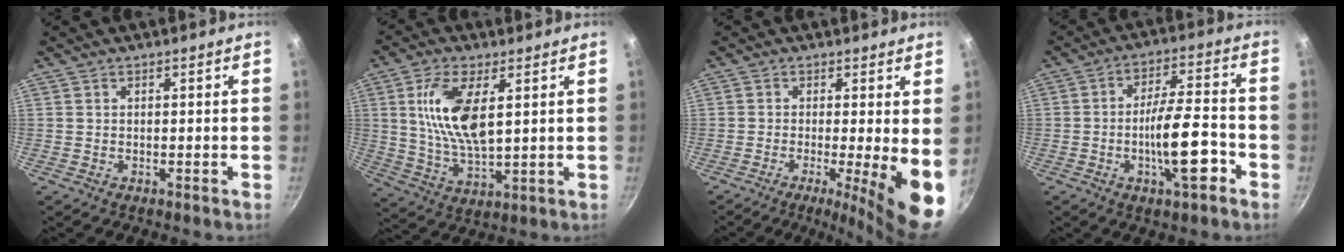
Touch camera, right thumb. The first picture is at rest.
{"total": 13.0, "force": [3.4, 5.6, 11.2], "torque": [-0.214, -0.014, 0.070]}
{"total": 10.0, "force": [-1.6, 1.6, 9.7], "torque": [-0.128, -0.012, -0.024]}
{"total": 12.1, "force": [-4.3, 3.5, 10.7], "torque": [-0.160, 0.031, -0.070]}